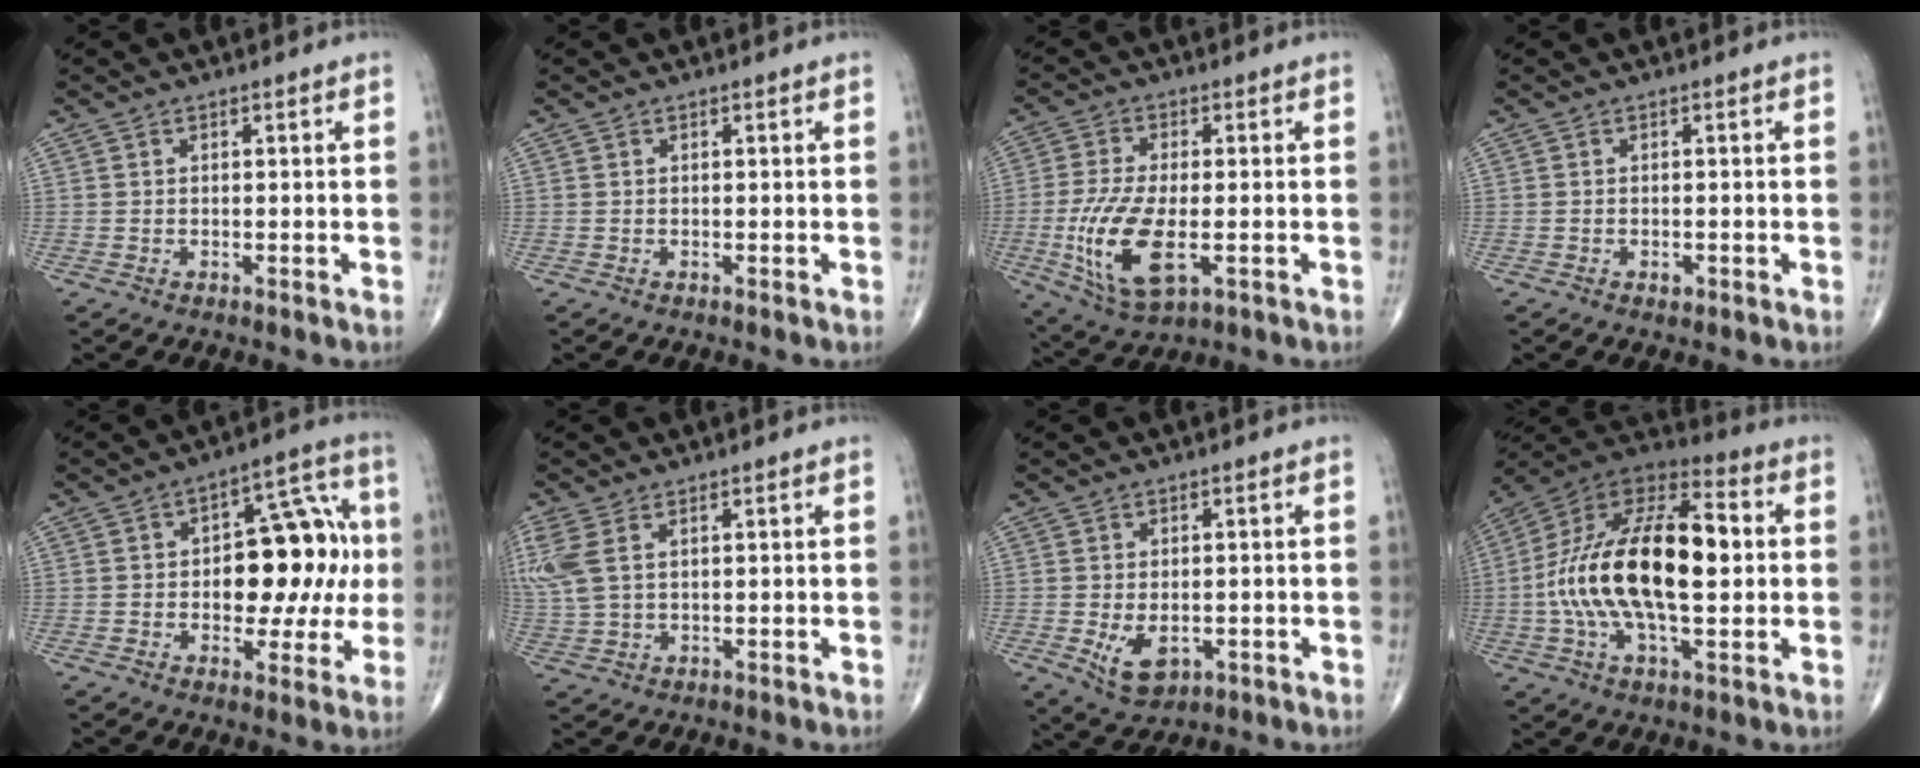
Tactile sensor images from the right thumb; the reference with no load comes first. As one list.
[{"total": 0.0}, {"total": 13.3, "force": [-3.0, 5.7, 11.6], "torque": [-0.243, -0.013, -0.047]}, {"total": 1.0, "force": [-0.5, 0.6, 0.6], "torque": [-0.006, -0.001, -0.007]}, {"total": 16.6, "force": [0.1, 9.3, 13.7], "torque": [-0.134, 0.036, 0.006]}, {"total": 7.4, "force": [2.5, 4.0, 5.8], "torque": [-0.167, 0.010, 0.060]}, {"total": 6.0, "force": [-1.5, 3.7, 4.5], "torque": [-0.069, -0.007, -0.013]}, {"total": 25.4, "force": [0.3, 11.8, 22.5], "torque": [-0.415, 0.025, -0.004]}]